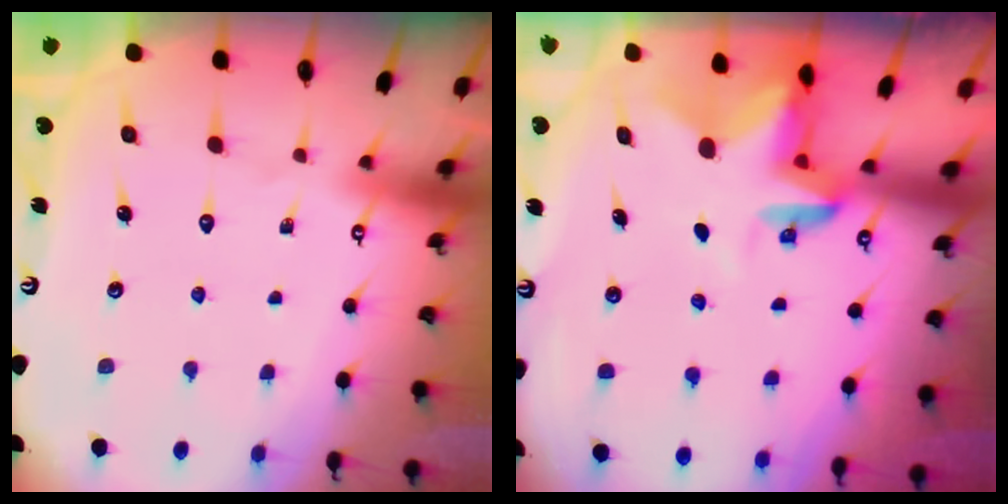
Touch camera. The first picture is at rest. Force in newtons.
{"total": 3.1, "press": 3.0, "slide": 0.5}